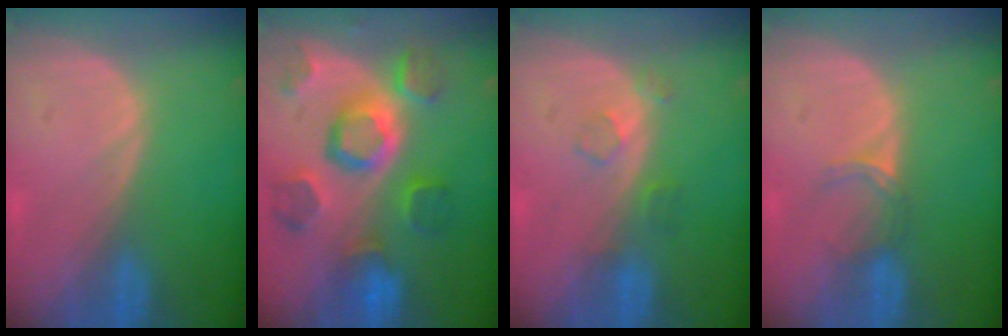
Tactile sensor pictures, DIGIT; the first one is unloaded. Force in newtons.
{"total": 11.3, "press": 10.0, "slide": 5.3}
{"total": 2.5, "press": 2.5, "slide": 0.3}
{"total": 2.5, "press": 2.0, "slide": 1.4}